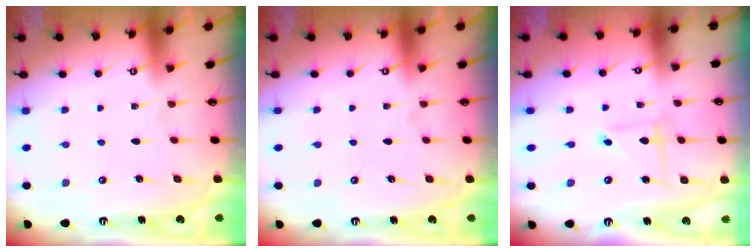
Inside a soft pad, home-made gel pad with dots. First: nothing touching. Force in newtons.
{"total": 0.0}
{"total": 2.2, "press": 2.2, "slide": 0.3}